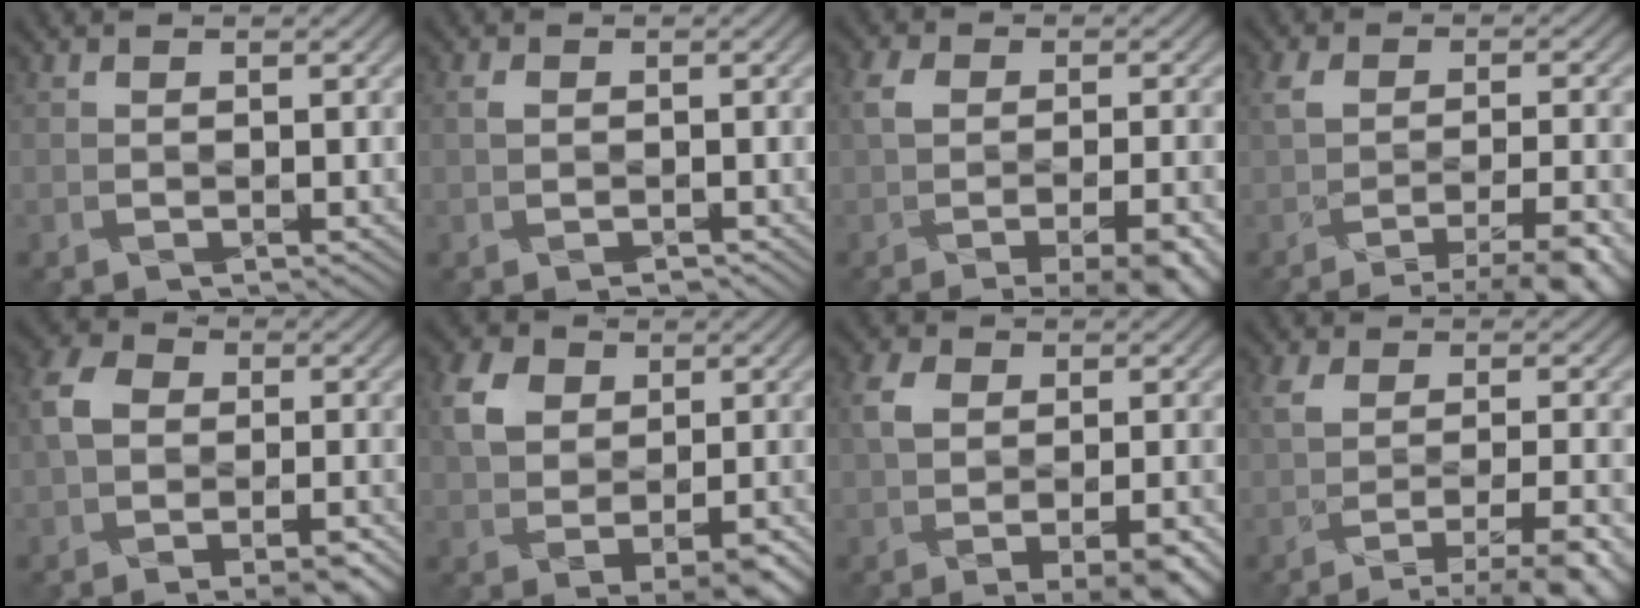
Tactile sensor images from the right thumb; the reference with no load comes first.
{"total": 0.9, "force": [-0.5, 0.7, 0.3], "torque": [-0.002, -0.002, -0.012]}
{"total": 8.4, "force": [-3.4, 4.0, 6.6], "torque": [-0.078, -0.005, -0.046]}
{"total": 7.0, "force": [-4.3, 1.9, 5.1], "torque": [-0.072, -0.017, -0.070]}
{"total": 6.7, "force": [-2.8, 4.6, 4.0], "torque": [-0.085, -0.009, -0.056]}
{"total": 6.6, "force": [-0.3, 4.9, 4.3], "torque": [-0.068, -0.002, -0.013]}
{"total": 7.8, "force": [-2.4, 4.6, 5.9], "torque": [-0.077, -0.001, -0.041]}
{"total": 6.9, "force": [-3.8, 1.9, 5.4], "torque": [-0.070, -0.015, -0.058]}